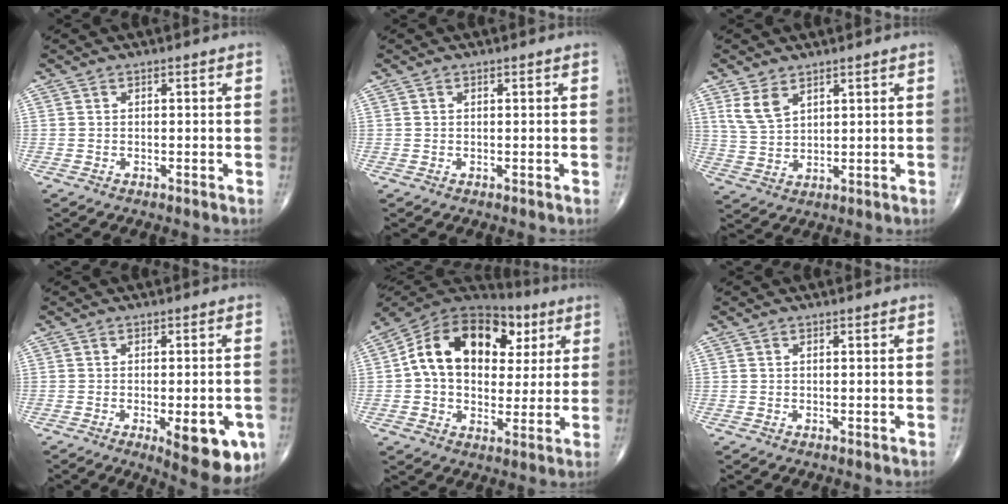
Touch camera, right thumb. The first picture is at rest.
{"total": 0.0}
{"total": 5.6, "force": [3.3, 3.0, 3.4], "torque": [-0.061, -0.014, 0.075]}
{"total": 12.4, "force": [-4.3, 4.4, 10.8], "torque": [-0.113, -0.004, -0.042]}
{"total": 21.1, "force": [5.1, 14.2, 14.8], "torque": [-0.217, 0.020, 0.077]}
{"total": 0.0}